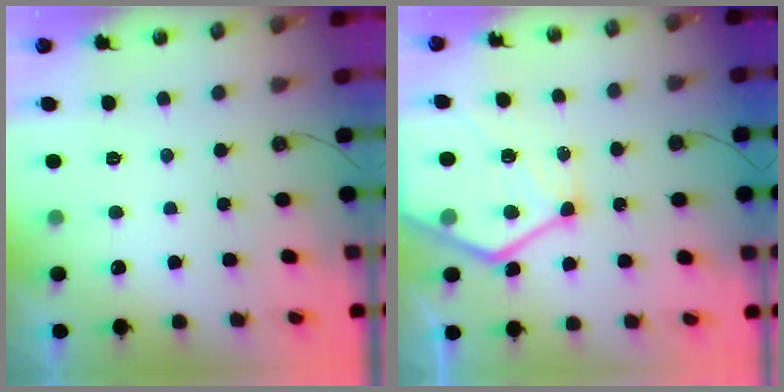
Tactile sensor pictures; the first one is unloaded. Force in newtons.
{"total": 17.8, "press": 17.8, "slide": 1.6}